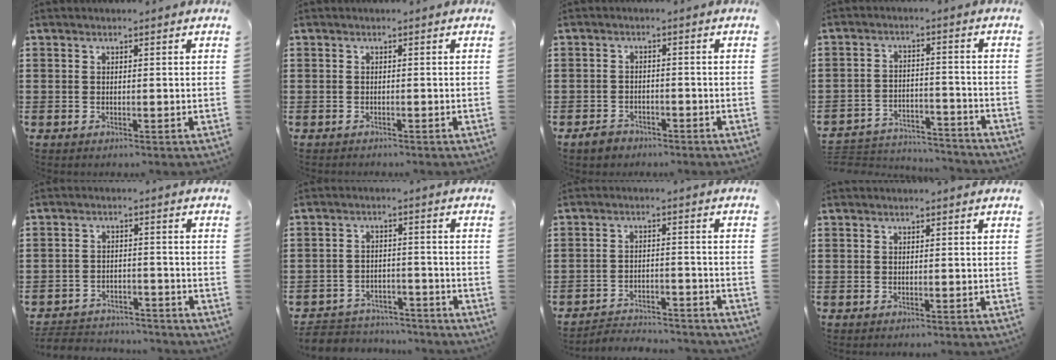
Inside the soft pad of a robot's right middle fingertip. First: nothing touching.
{"total": 0.7, "force": [-0.6, 0.3, -0.1], "torque": [0.003, 0.004, -0.014]}
{"total": 2.3, "force": [-2.0, 1.1, 0.2], "torque": [-0.009, 0.005, -0.042]}
{"total": 4.5, "force": [-4.4, 0.9, 0.0], "torque": [-0.013, 0.006, -0.096]}
{"total": 3.8, "force": [-3.7, 0.8, -0.1], "torque": [-0.012, 0.000, -0.083]}
{"total": 4.3, "force": [-4.2, 1.1, -0.2], "torque": [-0.010, 0.003, -0.092]}
{"total": 3.7, "force": [-3.6, 0.4, 0.3], "torque": [-0.011, 0.005, -0.078]}
{"total": 0.0}